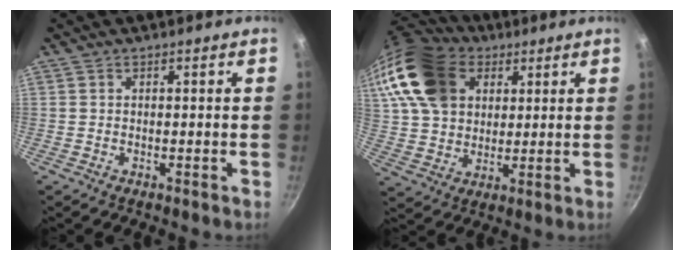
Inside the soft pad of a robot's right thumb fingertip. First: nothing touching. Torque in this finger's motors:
{"motor_torque": [1.66, 3.35, 0.69, -0.32, 0.21]}